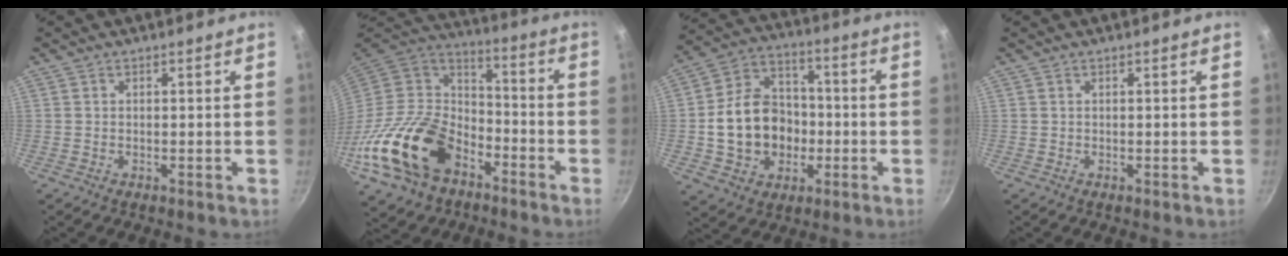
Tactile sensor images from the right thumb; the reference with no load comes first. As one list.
[{"total": 23.4, "force": [-10.8, 15.9, 13.4], "torque": [-0.244, 0.058, -0.200]}, {"total": 16.2, "force": [-2.1, 13.1, 9.3], "torque": [-0.134, 0.042, -0.031]}, {"total": 0.0}]